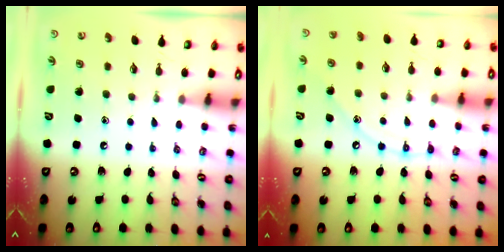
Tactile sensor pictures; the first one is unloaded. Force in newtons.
{"total": 8.6, "press": 8.6, "slide": 0.7}